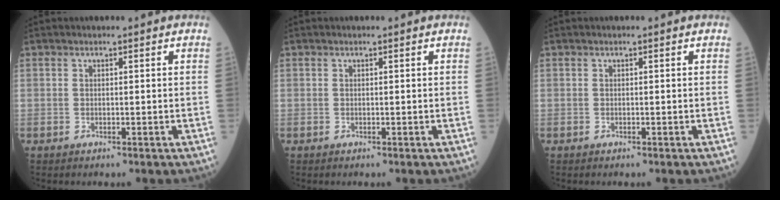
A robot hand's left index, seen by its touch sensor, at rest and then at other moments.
{"total": 0.0}
{"total": 0.0}